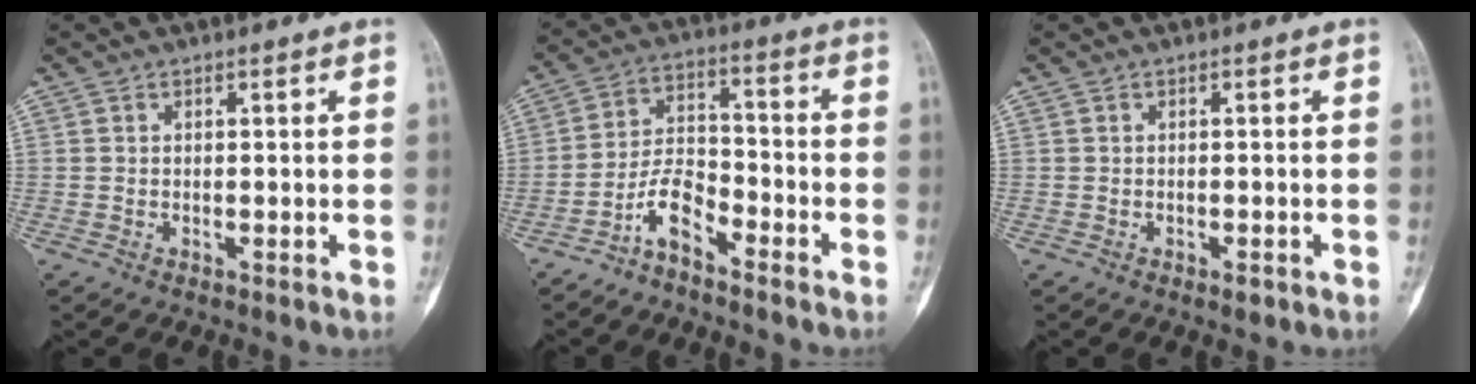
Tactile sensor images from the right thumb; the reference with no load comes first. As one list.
[{"total": 6.7, "force": [-4.9, 2.6, 3.7], "torque": [-0.069, 0.054, -0.102]}, {"total": 1.1, "force": [-0.6, 0.5, 0.7], "torque": [-0.009, 0.001, -0.008]}]